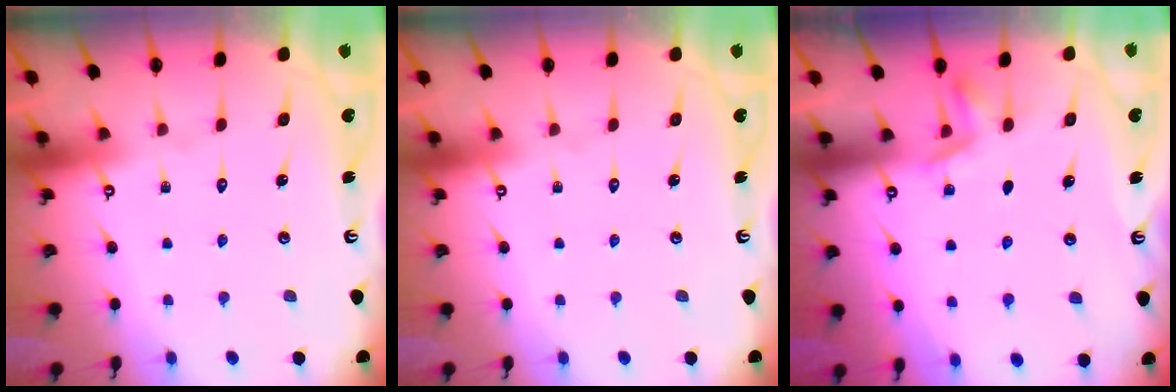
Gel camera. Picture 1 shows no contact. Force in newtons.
{"total": 0.0}
{"total": 2.9, "press": 2.6, "slide": 1.1}